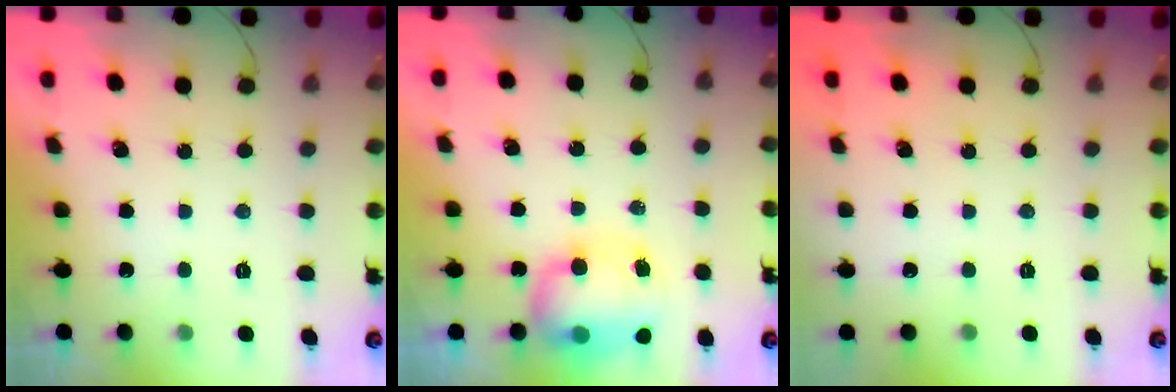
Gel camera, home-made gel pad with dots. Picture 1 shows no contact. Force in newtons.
{"total": 9.1, "press": 8.9, "slide": 1.8}
{"total": 0.0}